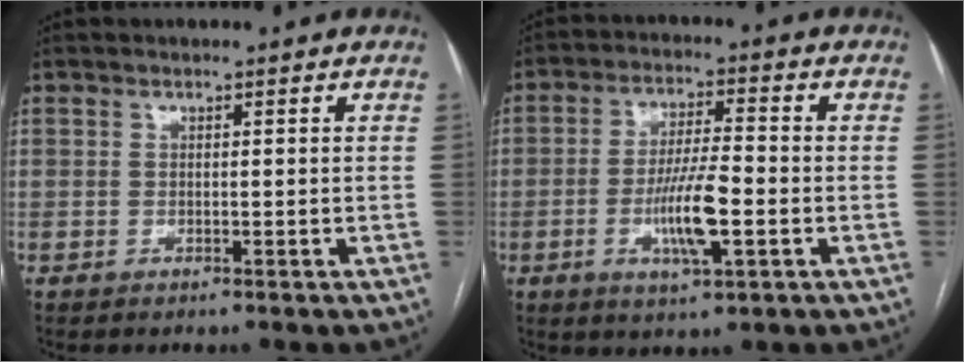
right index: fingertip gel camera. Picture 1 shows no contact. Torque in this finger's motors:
{"motor_torque": [1.86, 0.09, 0.88, 0.21]}